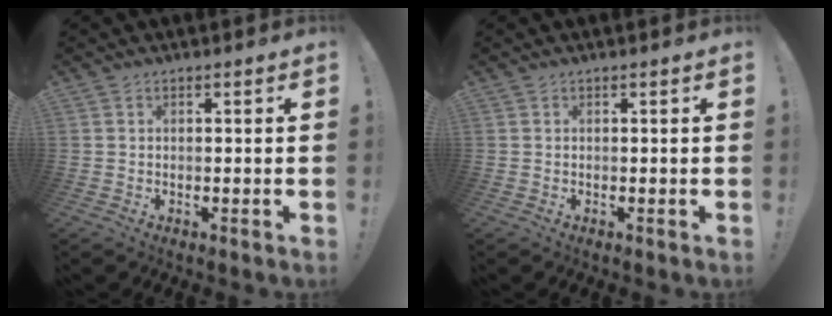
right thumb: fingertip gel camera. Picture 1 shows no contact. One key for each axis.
{"total": 0.0}